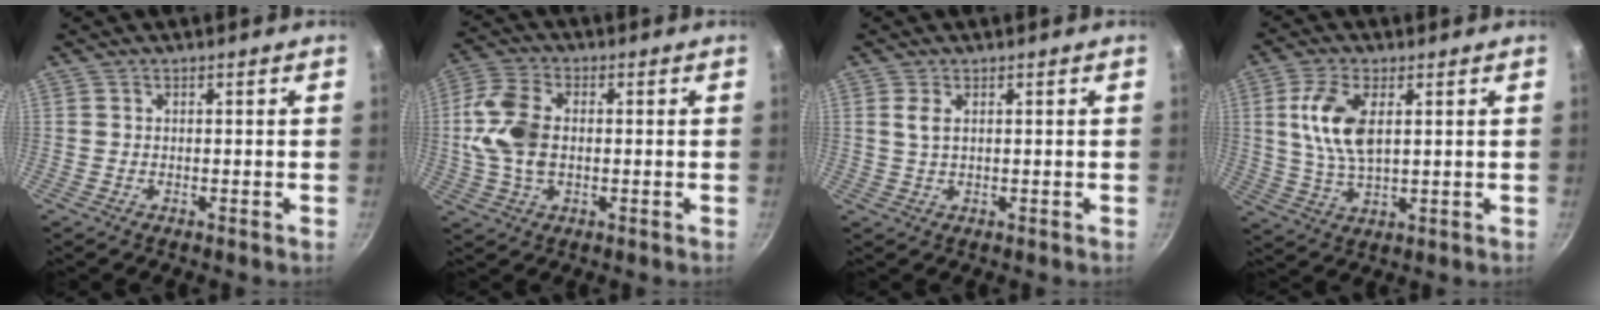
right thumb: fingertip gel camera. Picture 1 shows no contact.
{"total": 10.5, "force": [0.0, 6.7, 8.1], "torque": [-0.163, 0.016, -0.010]}
{"total": 2.2, "force": [0.7, 1.1, 1.8], "torque": [-0.034, -0.003, 0.014]}
{"total": 10.0, "force": [2.3, 4.9, 8.4], "torque": [-0.162, -0.005, 0.046]}